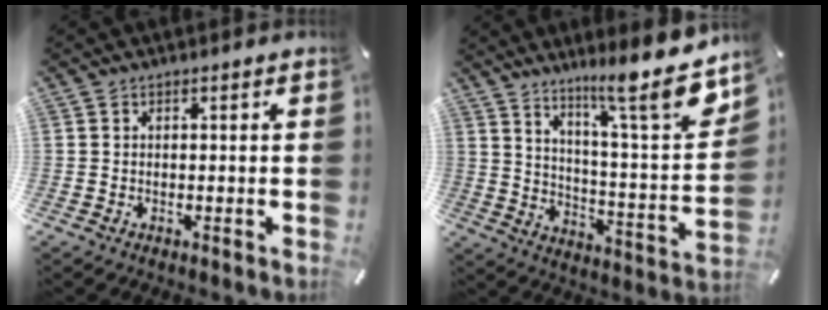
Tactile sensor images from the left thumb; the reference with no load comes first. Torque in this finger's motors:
{"motor_torque": [0.69, 0.50, 1.16, -1.61, 0.36]}